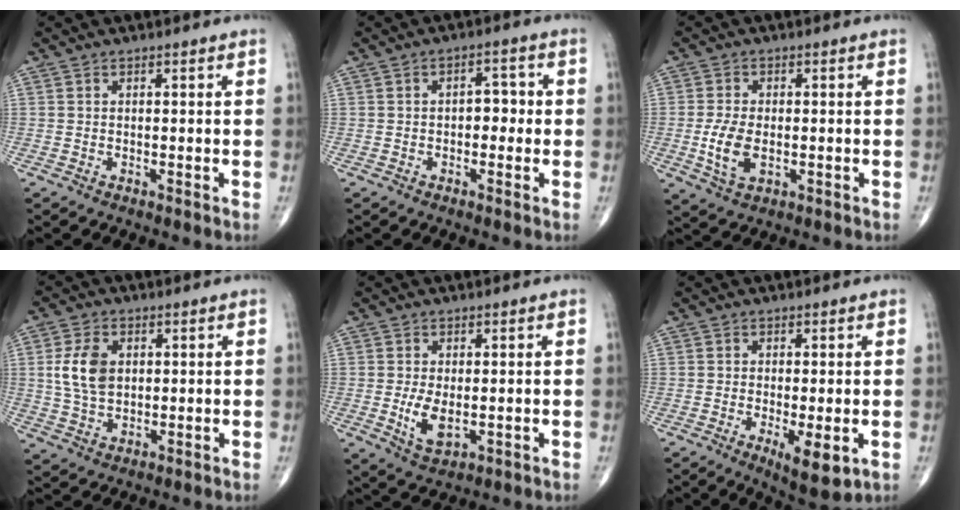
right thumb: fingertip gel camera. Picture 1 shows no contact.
{"total": 2.4, "force": [-0.1, 1.5, 1.9], "torque": [-0.016, 0.010, -0.007]}
{"total": 6.4, "force": [-1.0, 3.5, 5.3], "torque": [-0.109, -0.006, -0.016]}
{"total": 8.0, "force": [1.5, 5.3, 5.8], "torque": [-0.104, -0.004, 0.031]}
{"total": 5.3, "force": [-0.5, 2.7, 4.5], "torque": [-0.083, -0.014, -0.002]}
{"total": 6.6, "force": [-1.9, 2.1, 6.0], "torque": [-0.094, -0.019, -0.026]}